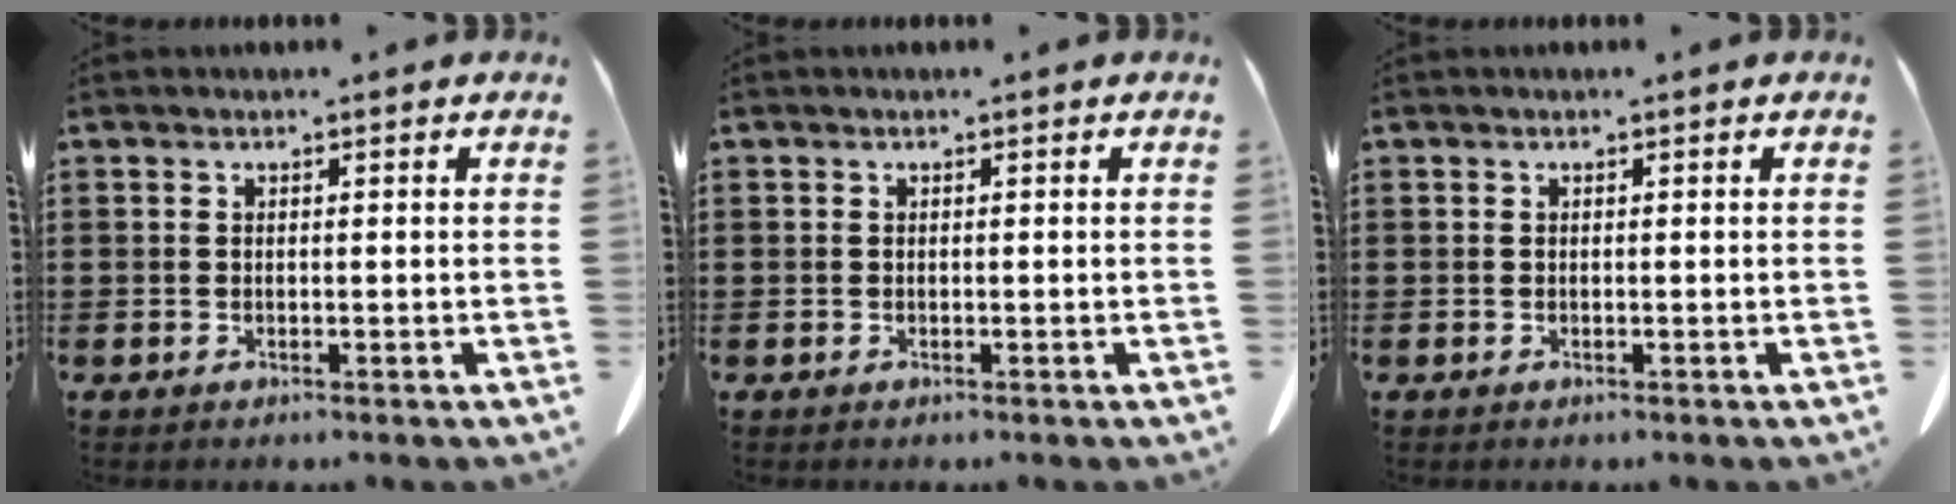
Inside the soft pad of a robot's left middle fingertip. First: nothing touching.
{"total": 0.0}
{"total": 0.0}